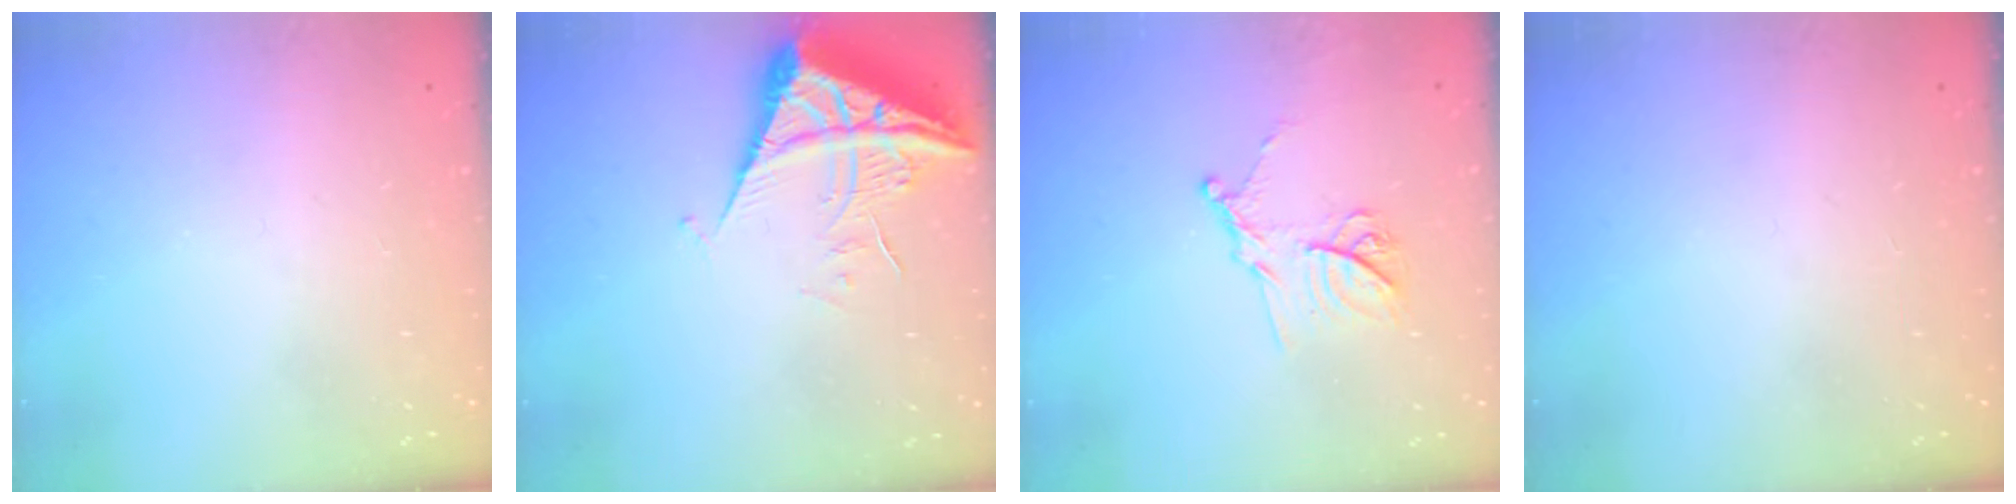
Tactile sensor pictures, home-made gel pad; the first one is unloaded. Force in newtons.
{"total": 7.8, "press": 7.7, "slide": 0.9}
{"total": 12.6, "press": 12.5, "slide": 0.9}
{"total": 0.0}